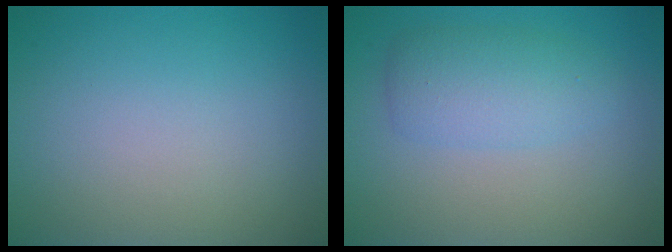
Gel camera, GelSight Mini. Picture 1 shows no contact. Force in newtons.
{"total": 3.5, "press": 3.5, "slide": 0.2}